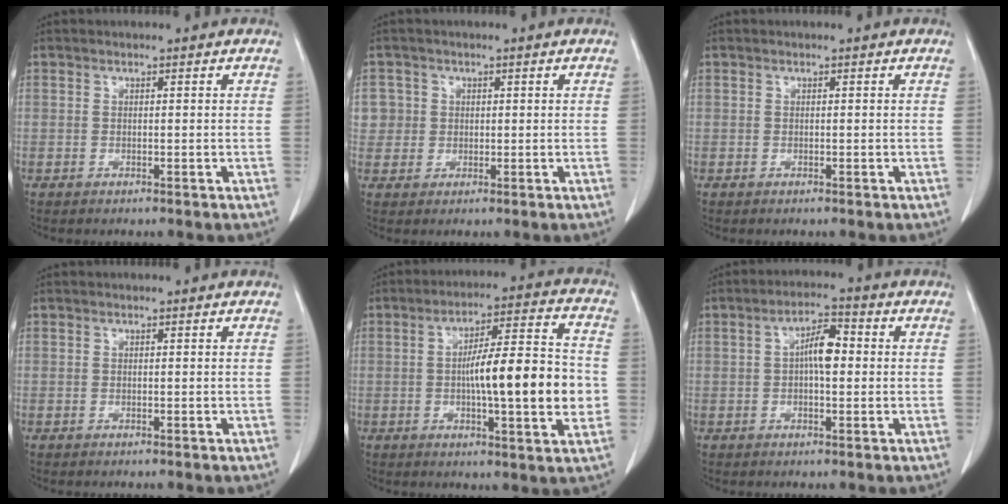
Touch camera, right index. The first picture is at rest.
{"total": 3.4, "force": [0.7, 3.3, -0.2], "torque": [0.024, 0.006, 0.013]}
{"total": 0.0}
{"total": 0.0}
{"total": 15.0, "force": [-1.5, 1.9, 14.8], "torque": [-0.229, 0.012, -0.024]}
{"total": 5.2, "force": [0.3, 1.8, 4.9], "torque": [-0.089, 0.015, 0.003]}